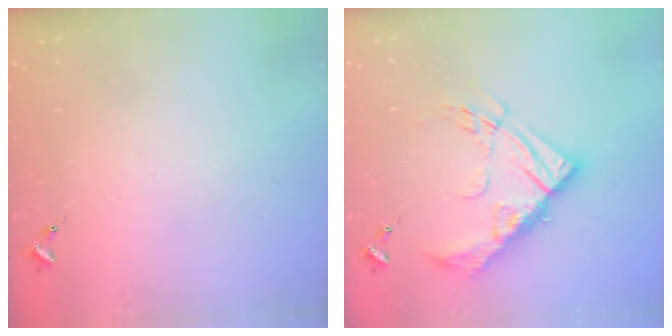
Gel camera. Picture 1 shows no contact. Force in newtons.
{"total": 17.2, "press": 17.1, "slide": 1.6}